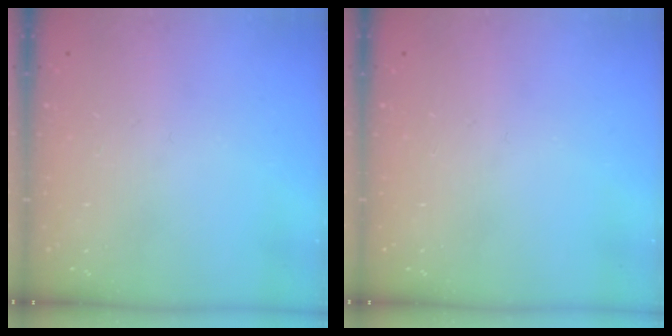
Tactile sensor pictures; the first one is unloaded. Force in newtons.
{"total": 0.0}